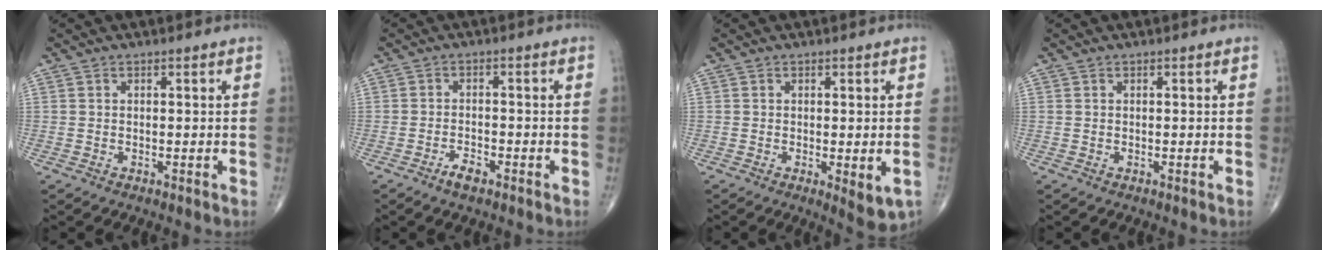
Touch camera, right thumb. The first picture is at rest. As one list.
[{"total": 2.8, "force": [-2.0, 1.1, 1.7], "torque": [-0.033, 0.009, -0.036]}, {"total": 4.9, "force": [-1.4, 1.8, 4.4], "torque": [-0.055, -0.013, -0.014]}, {"total": 0.0}]